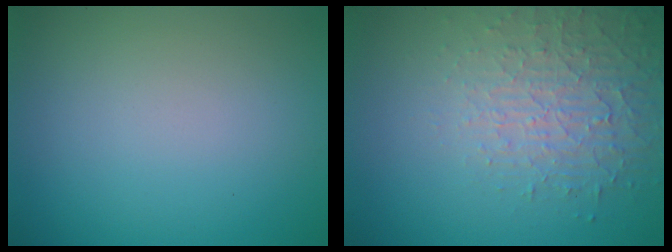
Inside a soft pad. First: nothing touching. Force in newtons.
{"total": 4.8, "press": 3.5, "slide": 3.3}